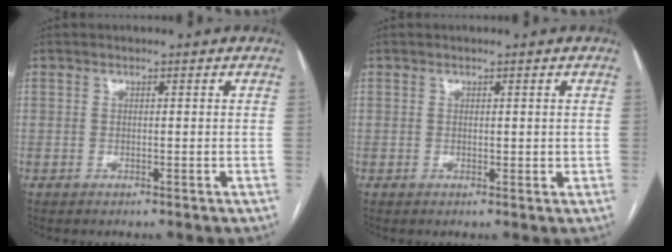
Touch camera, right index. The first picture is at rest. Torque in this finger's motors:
{"motor_torque": [-0.02, 0.27, 0.05, 0.05]}